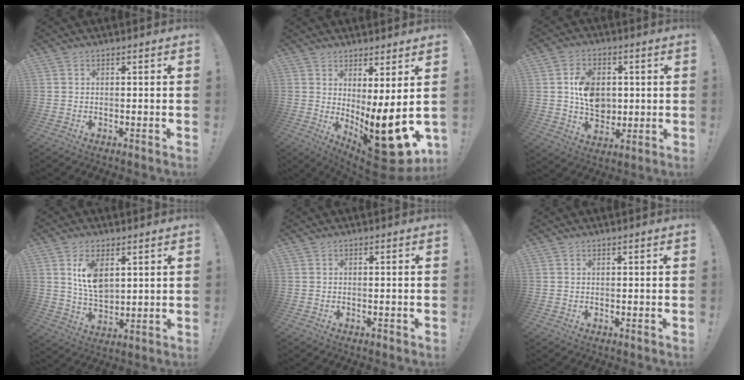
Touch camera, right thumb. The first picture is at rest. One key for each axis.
{"total": 16.7, "fx": -2.6, "fy": 4.7, "fz": 15.8, "tx": -0.188, "ty": -0.029, "tz": -0.031}
{"total": 11.7, "fx": 1.1, "fy": 9.4, "fz": 6.9, "tx": -0.106, "ty": 0.005, "tz": 0.025}
{"total": 9.5, "fx": 4.0, "fy": 5.8, "fz": 6.4, "tx": -0.108, "ty": -0.015, "tz": 0.074}
{"total": 1.0, "fx": -0.7, "fy": 0.2, "fz": 0.7, "tx": -0.014, "ty": 0.002, "tz": -0.011}
{"total": 0.0}